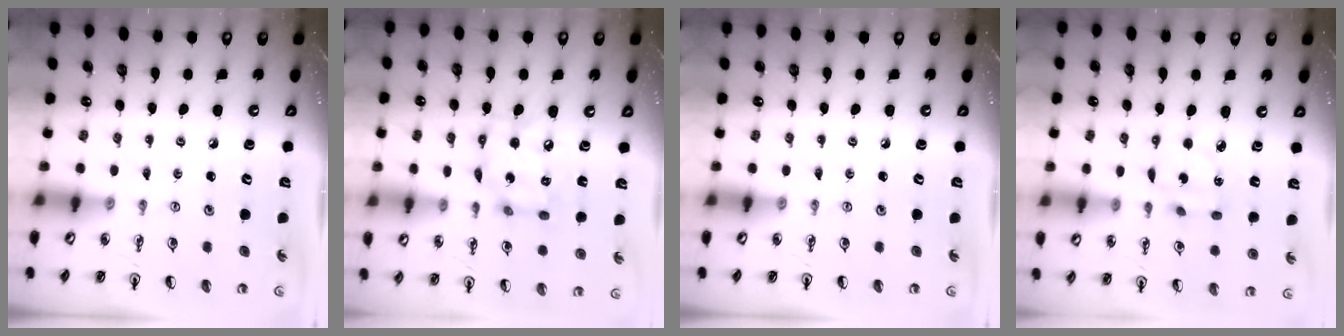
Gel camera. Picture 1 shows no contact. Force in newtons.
{"total": 12.4, "press": 12.3, "slide": 1.0}
{"total": 0.0}
{"total": 4.9, "press": 4.9, "slide": 0.4}